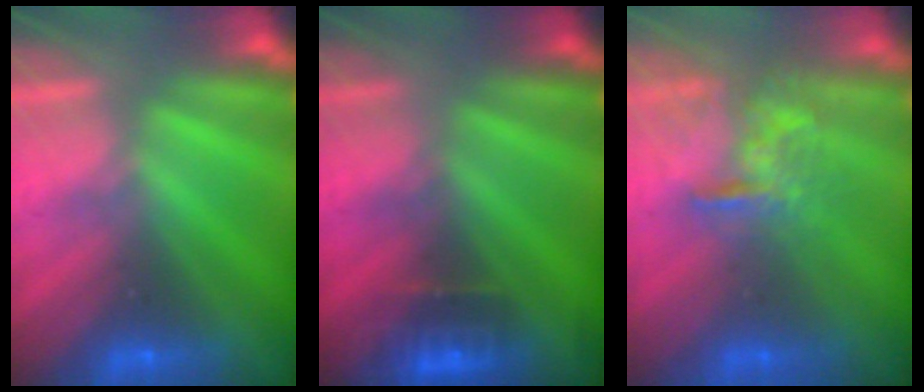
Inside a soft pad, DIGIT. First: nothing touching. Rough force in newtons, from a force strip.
{"total": 3.8}
{"total": 4.2}